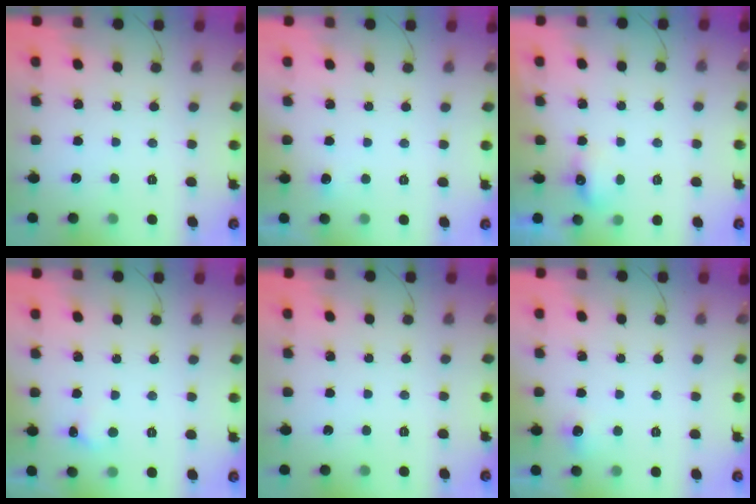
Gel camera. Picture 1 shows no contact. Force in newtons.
{"total": 11.3, "press": 2.9, "slide": 10.9}
{"total": 4.3, "press": 4.2, "slide": 1.2}
{"total": 5.5, "press": 5.3, "slide": 1.4}
{"total": 0.0}
{"total": 4.0, "press": 3.7, "slide": 1.6}